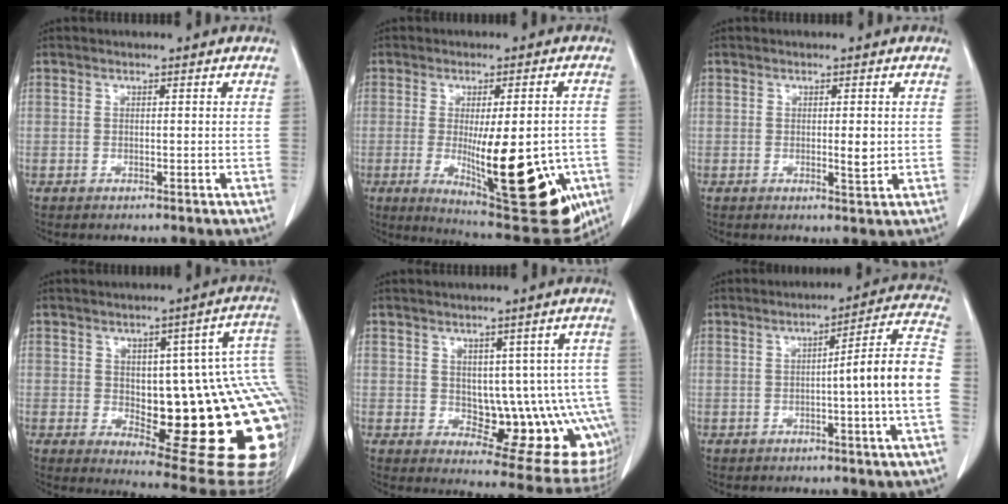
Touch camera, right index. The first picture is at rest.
{"total": 19.8, "force": [-5.5, 4.9, 18.3], "torque": [-0.204, -0.021, -0.055]}
{"total": 2.3, "force": [0.1, 0.5, 2.2], "torque": [-0.035, -0.004, 0.002]}
{"total": 25.0, "force": [-1.7, 8.3, 23.6], "torque": [-0.200, 0.017, 0.000]}
{"total": 13.4, "force": [-0.5, 5.8, 12.1], "torque": [-0.112, 0.008, 0.013]}
{"total": 10.5, "force": [-1.7, -1.4, 10.3], "torque": [-0.136, 0.014, -0.028]}